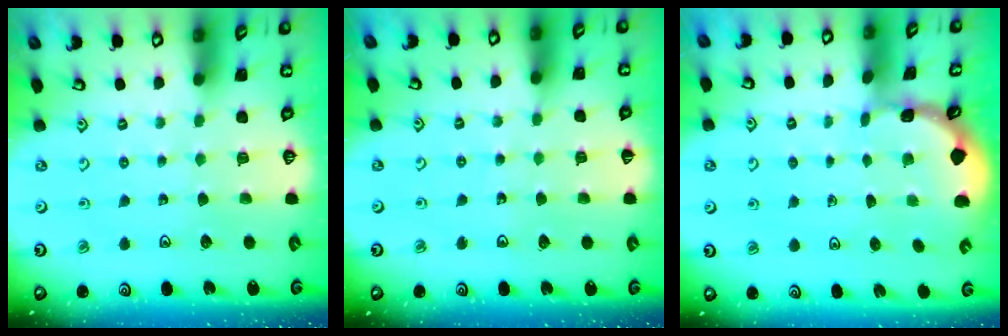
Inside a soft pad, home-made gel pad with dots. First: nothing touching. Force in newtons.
{"total": 4.4, "press": 3.9, "slide": 2.1}
{"total": 0.7, "press": 0.7, "slide": 0.3}